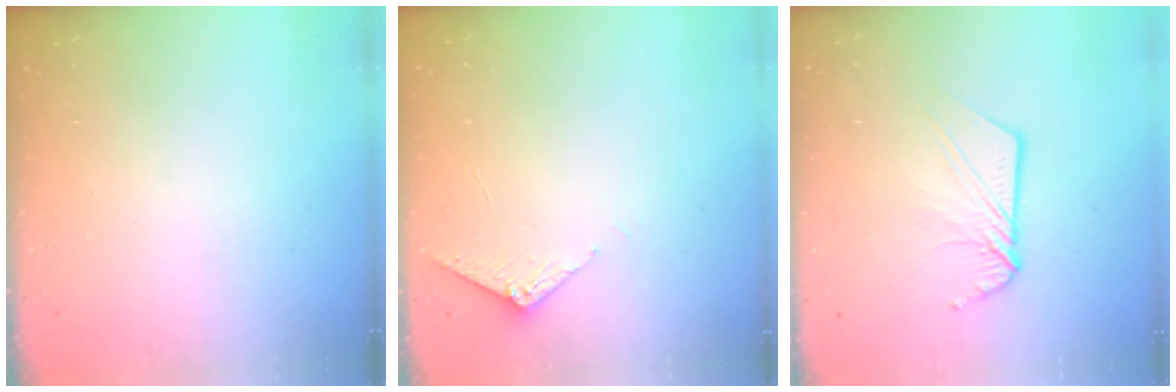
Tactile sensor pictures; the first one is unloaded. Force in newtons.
{"total": 2.9, "press": 2.9, "slide": 0.3}
{"total": 8.3, "press": 8.3, "slide": 0.3}